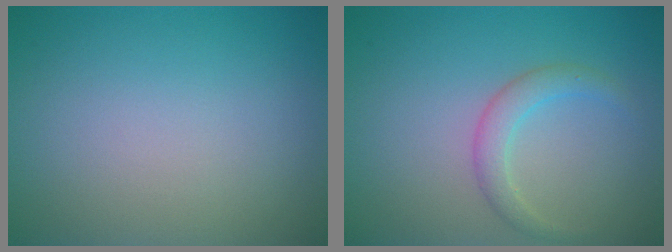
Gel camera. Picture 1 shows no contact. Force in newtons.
{"total": 2.0, "press": 2.0, "slide": 0.2}